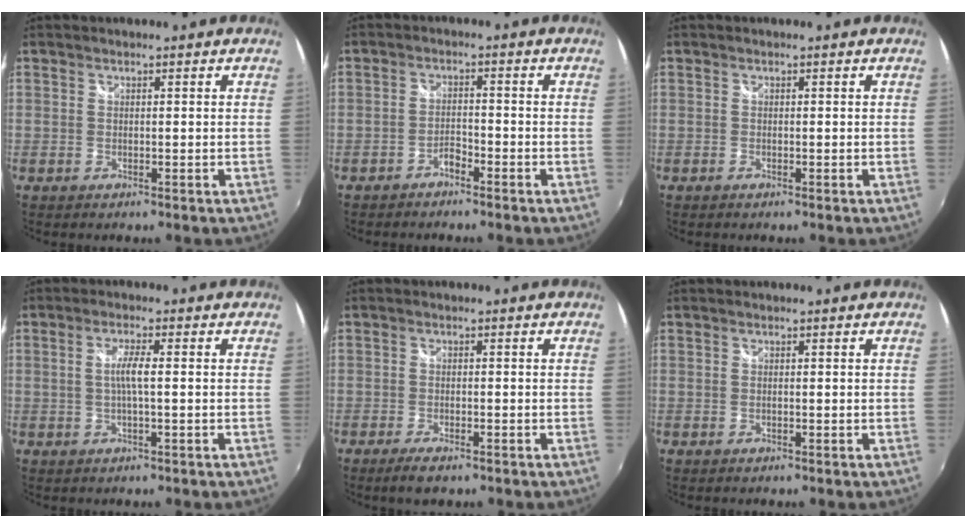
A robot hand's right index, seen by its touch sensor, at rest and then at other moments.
{"total": 2.1, "force": [-1.9, 0.6, 0.8], "torque": [-0.019, 0.006, -0.033]}
{"total": 0.0}
{"total": 3.3, "force": [-0.1, 0.1, 3.3], "torque": [-0.064, 0.000, -0.002]}
{"total": 3.5, "force": [-2.5, 1.0, 2.3], "torque": [-0.055, -0.012, -0.046]}
{"total": 0.0}